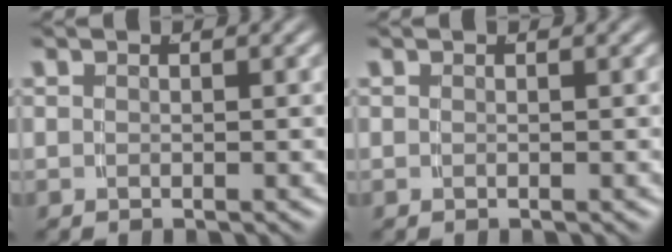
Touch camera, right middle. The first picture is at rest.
{"total": 0.0}